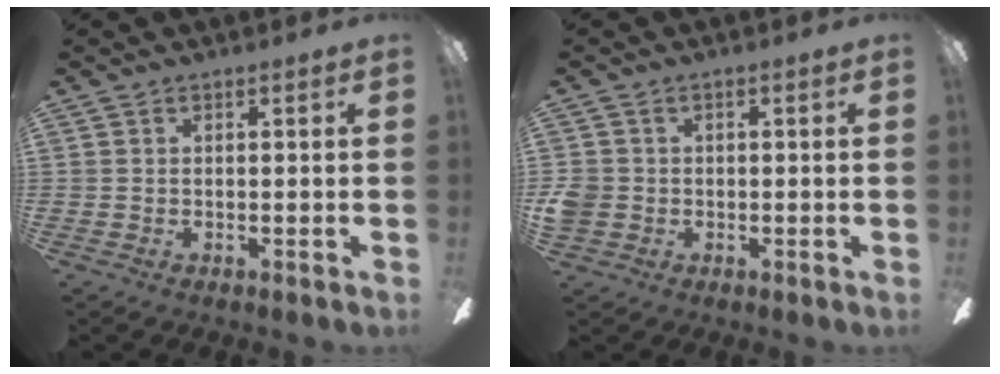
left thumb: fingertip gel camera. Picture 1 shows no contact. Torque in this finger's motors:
{"motor_torque": [-0.12, 0.13, -0.06, 0.01, 0.00]}